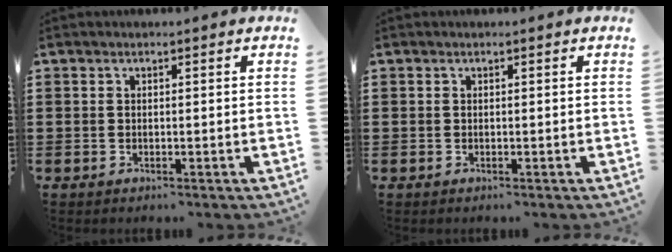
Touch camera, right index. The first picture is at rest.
{"total": 0.0}